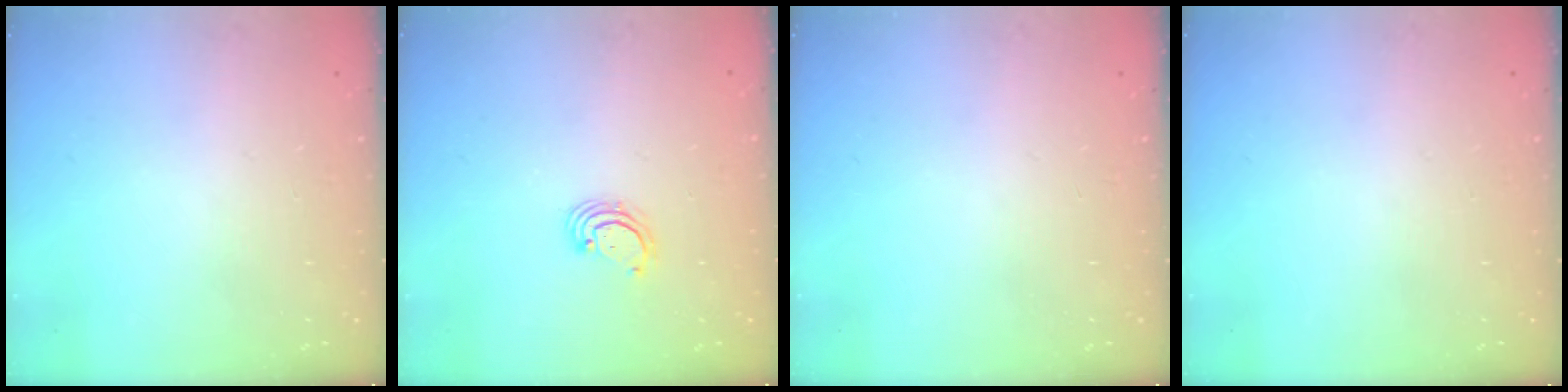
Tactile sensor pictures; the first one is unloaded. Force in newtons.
{"total": 2.8, "press": 2.8, "slide": 0.3}
{"total": 0.0}
{"total": 0.0}